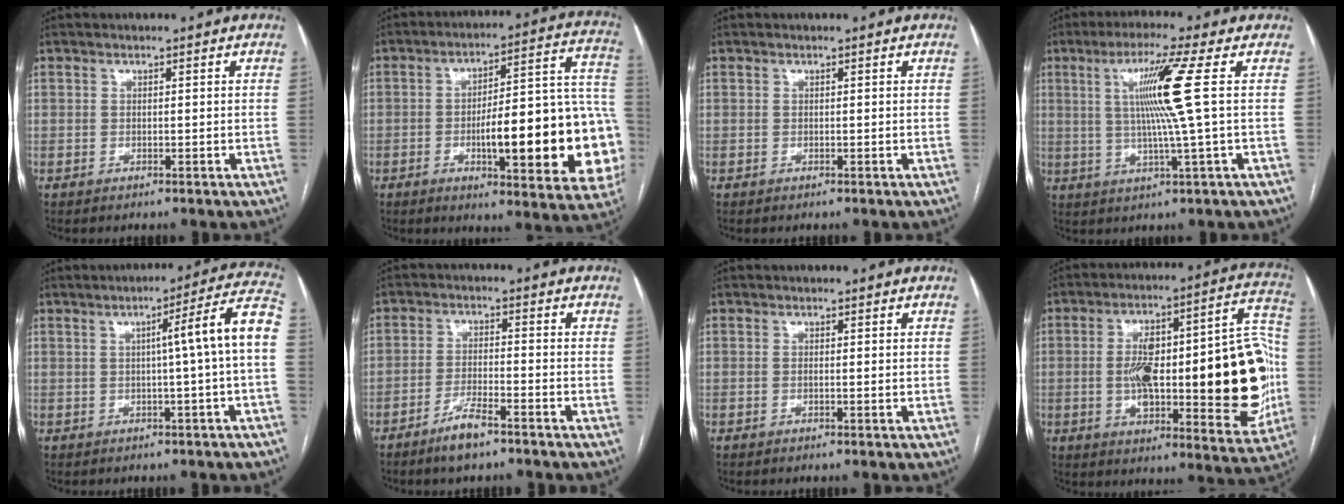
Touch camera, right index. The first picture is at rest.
{"total": 24.5, "force": [-5.0, 4.9, 23.5], "torque": [-0.239, 0.025, -0.057]}
{"total": 0.0}
{"total": 9.7, "force": [1.8, -2.2, 9.2], "torque": [-0.168, 0.003, 0.041]}
{"total": 9.2, "force": [-0.1, -1.4, 9.1], "torque": [-0.116, 0.020, -0.003]}
{"total": 5.1, "force": [-3.7, 0.7, 3.4], "torque": [-0.067, -0.004, -0.068]}
{"total": 1.1, "force": [0.0, 0.3, 1.0], "torque": [-0.017, -0.002, 0.002]}
{"total": 30.5, "force": [-2.0, 8.8, 29.2], "torque": [-0.346, 0.031, -0.016]}